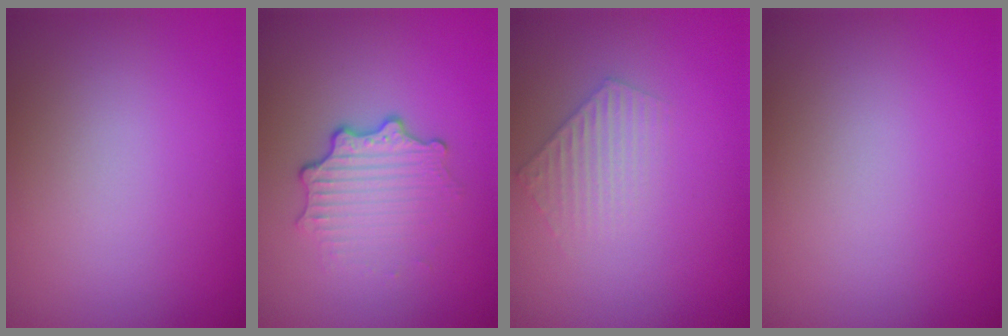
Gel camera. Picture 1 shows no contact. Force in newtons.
{"total": 3.4, "press": 2.6, "slide": 2.3}
{"total": 1.9, "press": 1.9, "slide": 0.3}
{"total": 0.0}